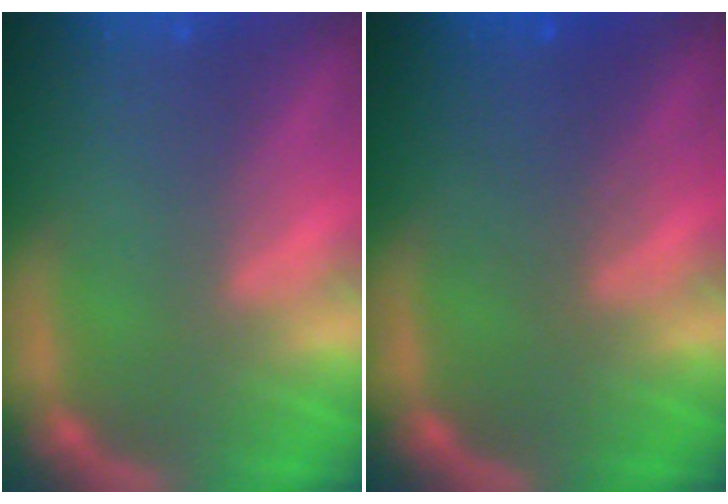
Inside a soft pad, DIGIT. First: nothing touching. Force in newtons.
{"total": 2.5}